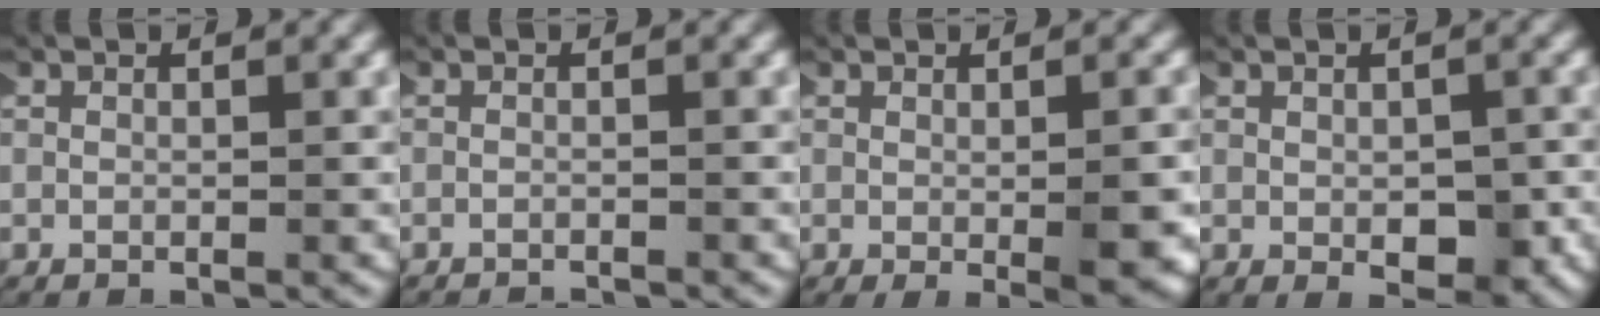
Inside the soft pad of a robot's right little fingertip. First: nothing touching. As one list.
[{"total": 1.6, "force": [-1.6, 0.0, -0.1], "torque": [-0.006, -0.009, -0.021]}, {"total": 2.4, "force": [-0.6, 0.3, 2.3], "torque": [-0.030, -0.009, -0.001]}, {"total": 2.9, "force": [-1.1, 1.5, 2.3], "torque": [-0.038, -0.010, -0.012]}]